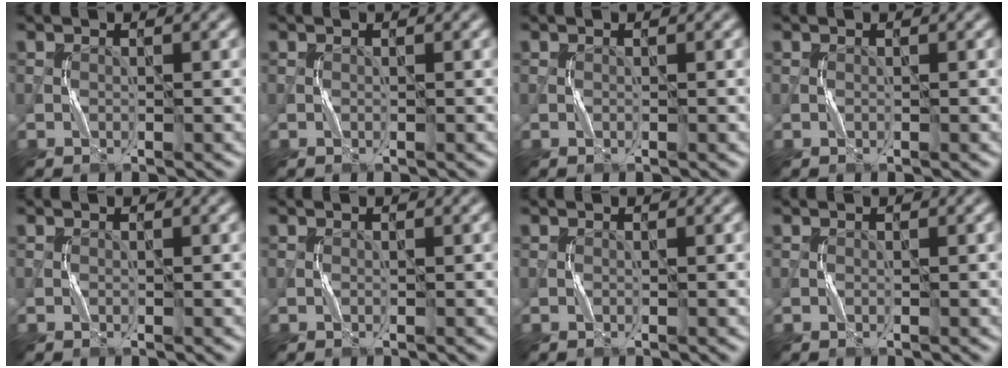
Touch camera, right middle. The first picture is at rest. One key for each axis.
{"total": 0.0}
{"total": 0.0}
{"total": 0.0}
{"total": 0.0}
{"total": 0.0}
{"total": 0.0}
{"total": 0.0}